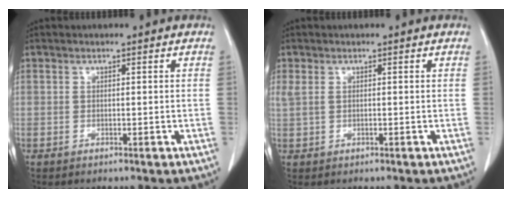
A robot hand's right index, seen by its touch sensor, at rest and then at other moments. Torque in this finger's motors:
{"motor_torque": [0.60, 0.25, 0.24, 0.08]}